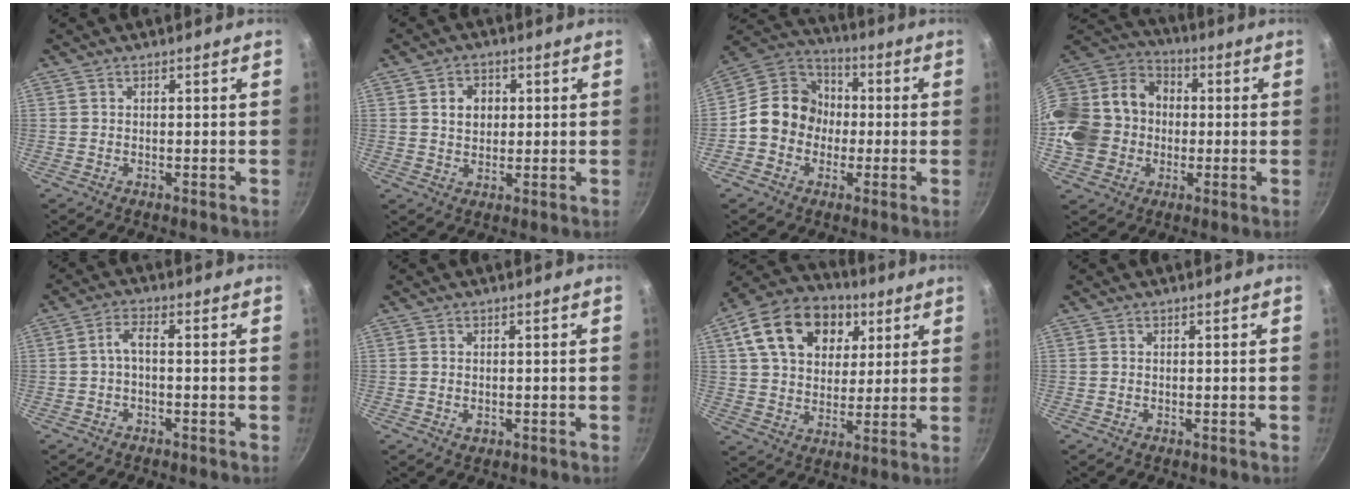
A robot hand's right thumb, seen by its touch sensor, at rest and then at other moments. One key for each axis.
{"total": 5.1, "fx": 1.1, "fy": 4.1, "fz": 2.8, "tx": -0.024, "ty": 0.002, "tz": 0.020}
{"total": 12.6, "fx": -1.4, "fy": 11.2, "fz": 5.7, "tx": -0.051, "ty": 0.038, "tz": -0.048}
{"total": 22.9, "fx": -1.6, "fy": 19.5, "fz": 11.9, "tx": -0.237, "ty": 0.055, "tz": -0.025}
{"total": 3.2, "fx": -0.8, "fy": 1.3, "fz": 2.8, "tx": -0.064, "ty": 0.020, "tz": -0.020}
{"total": 1.5, "fx": -0.4, "fy": 1.1, "fz": 1.0, "tx": -0.016, "ty": -0.001, "tz": -0.006}
{"total": 19.4, "fx": 7.4, "fy": 13.9, "fz": 11.4, "tx": -0.176, "ty": 0.005, "tz": 0.117}
{"total": 0.0}